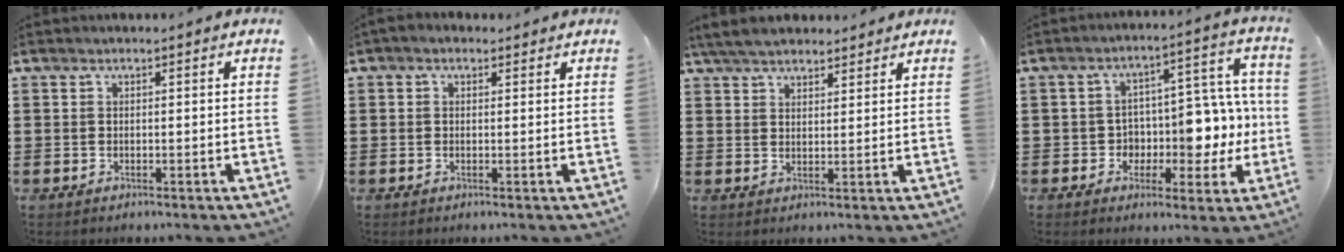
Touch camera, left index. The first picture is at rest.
{"total": 1.2, "force": [0.5, 0.8, 0.7], "torque": [-0.014, 0.007, 0.010]}
{"total": 5.1, "force": [4.6, 1.3, 1.8], "torque": [-0.048, -0.003, 0.087]}
{"total": 7.6, "force": [-0.2, 6.2, 4.4], "torque": [-0.074, -0.007, -0.002]}